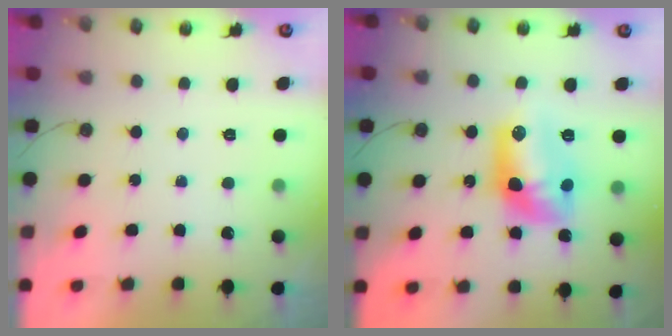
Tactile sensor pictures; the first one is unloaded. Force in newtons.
{"total": 11.8, "press": 11.8, "slide": 1.0}